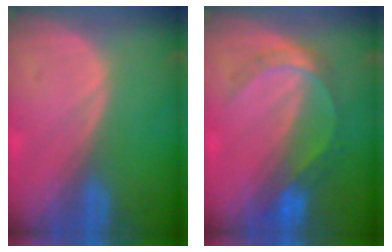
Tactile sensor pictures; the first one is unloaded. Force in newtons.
{"total": 5.8, "press": 5.1, "slide": 2.7}